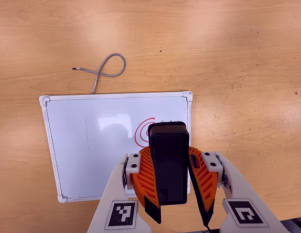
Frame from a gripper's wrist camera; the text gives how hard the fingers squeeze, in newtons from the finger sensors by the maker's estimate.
{"total": 11.8, "left": 11.0, "right": 12.5}